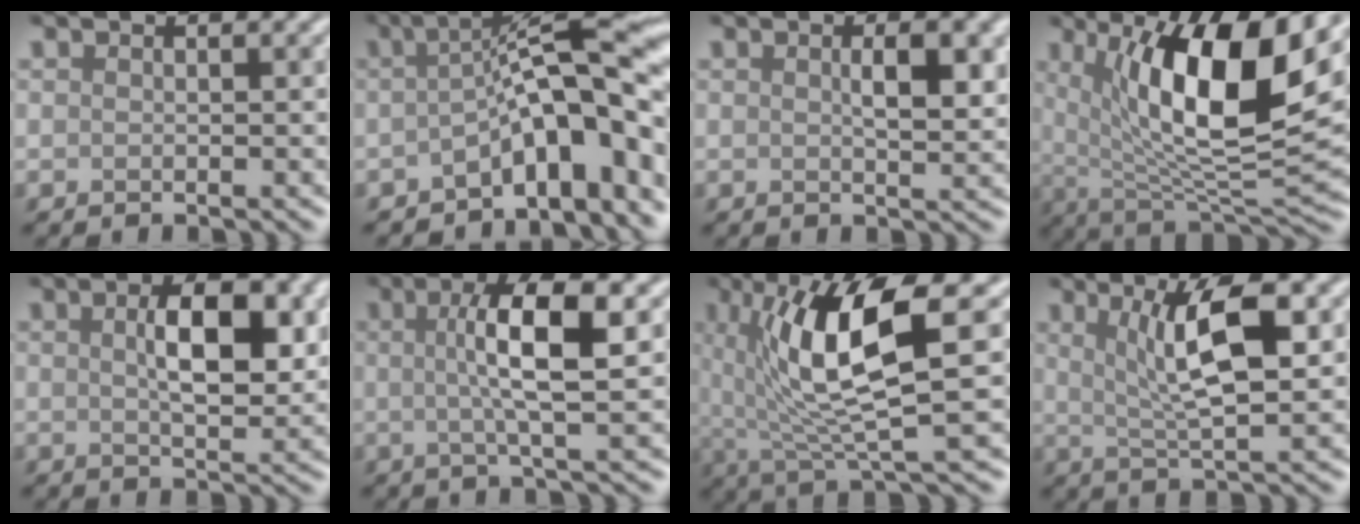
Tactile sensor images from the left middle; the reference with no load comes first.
{"total": 10.5, "force": [-2.7, 2.9, 9.7], "torque": [-0.122, 0.022, -0.053]}
{"total": 3.1, "force": [0.7, 0.9, 2.9], "torque": [-0.046, -0.001, 0.013]}
{"total": 12.0, "force": [3.9, 3.5, 10.8], "torque": [-0.171, -0.009, 0.072]}
{"total": 5.7, "force": [1.2, 2.4, 5.0], "torque": [-0.084, 0.003, 0.020]}
{"total": 6.5, "force": [1.0, 1.4, 6.2], "torque": [-0.099, 0.011, 0.012]}
{"total": 9.3, "force": [1.8, 2.1, 8.8], "torque": [-0.147, -0.005, 0.036]}
{"total": 6.5, "force": [1.8, 1.6, 6.0], "torque": [-0.100, 0.002, 0.035]}